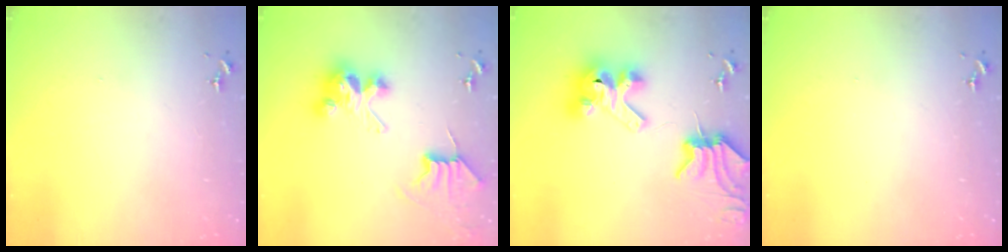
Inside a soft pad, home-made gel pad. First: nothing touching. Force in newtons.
{"total": 8.5, "press": 8.5, "slide": 0.7}
{"total": 15.0, "press": 14.9, "slide": 1.6}
{"total": 0.0}